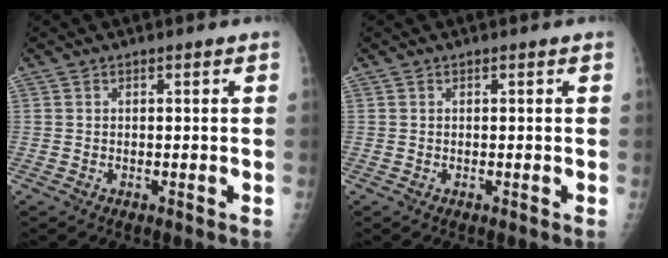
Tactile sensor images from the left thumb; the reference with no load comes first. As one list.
[{"total": 0.0}]